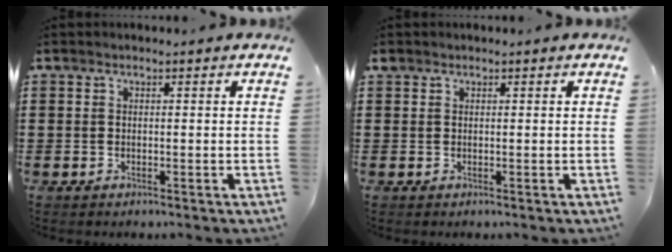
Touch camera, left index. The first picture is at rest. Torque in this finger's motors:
{"motor_torque": [0.16, -0.19, 0.10, 0.03]}